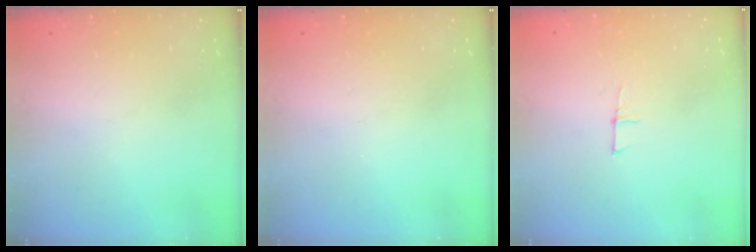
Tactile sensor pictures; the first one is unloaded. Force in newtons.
{"total": 0.0}
{"total": 4.8, "press": 4.8, "slide": 0.3}